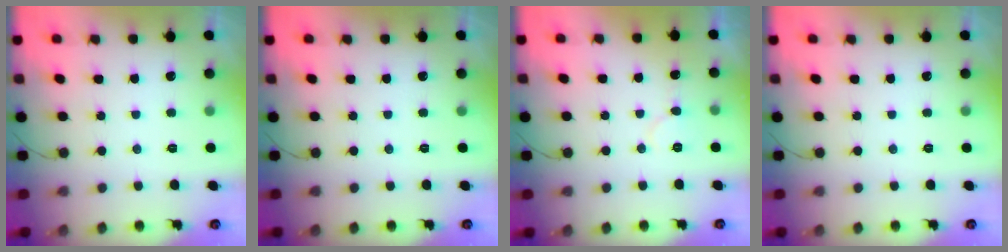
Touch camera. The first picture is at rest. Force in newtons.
{"total": 0.0}
{"total": 6.1, "press": 6.1, "slide": 0.6}
{"total": 0.0}